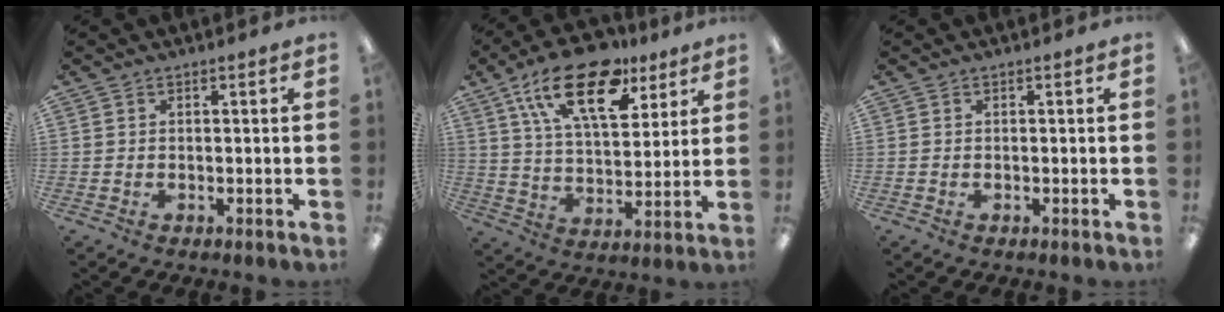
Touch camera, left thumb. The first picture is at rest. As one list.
[{"total": 20.5, "force": [12.2, 9.6, 13.4], "torque": [-0.226, -0.048, 0.210]}, {"total": 0.0}]